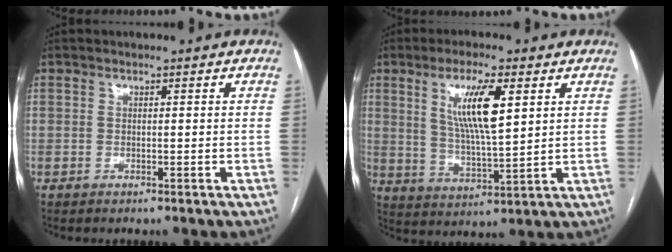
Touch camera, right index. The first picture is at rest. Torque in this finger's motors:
{"motor_torque": [0.53, 0.20, 0.37, 0.19]}